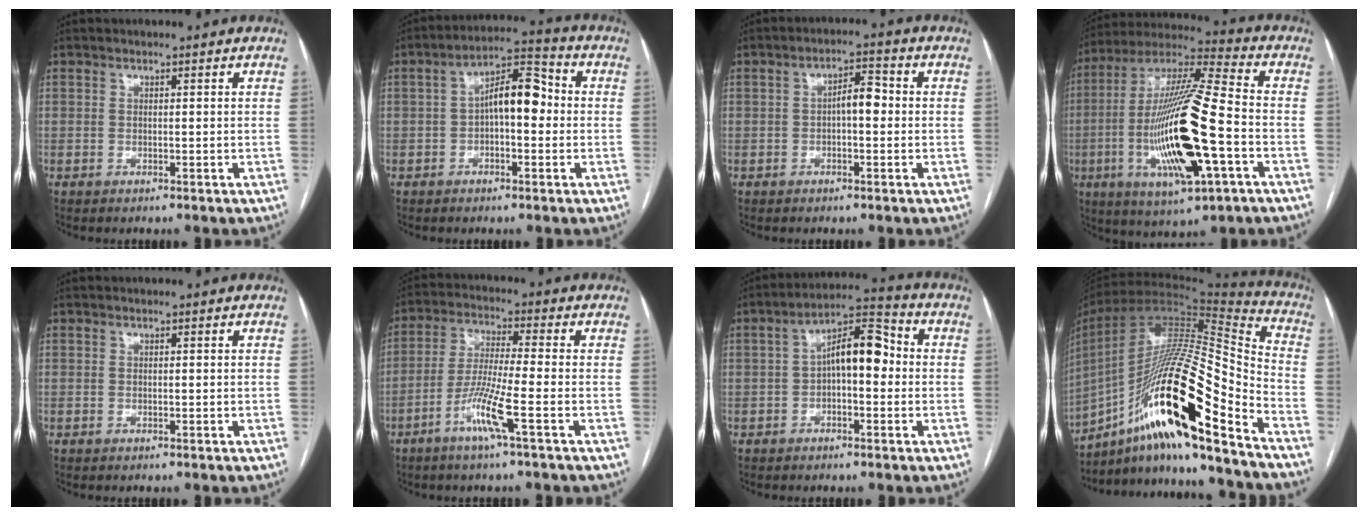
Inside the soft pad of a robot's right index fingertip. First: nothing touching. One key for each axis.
{"total": 8.6, "fx": -0.1, "fy": 3.3, "fz": 7.9, "tx": -0.135, "ty": 0.038, "tz": -0.005}
{"total": 4.1, "fx": -0.2, "fy": 1.5, "fz": 3.8, "tx": -0.058, "ty": 0.018, "tz": -0.005}
{"total": 21.9, "fx": -5.2, "fy": 3.0, "fz": 21.1, "tx": -0.436, "ty": -0.019, "tz": -0.091}
{"total": 0.0}
{"total": 8.5, "fx": -4.0, "fy": -0.6, "fz": 7.5, "tx": -0.152, "ty": -0.009, "tz": -0.083}
{"total": 9.2, "fx": 0.0, "fy": 3.5, "fz": 8.5, "tx": -0.143, "ty": 0.041, "tz": -0.004}
{"total": 27.1, "fx": -14.9, "fy": 3.2, "fz": 22.5, "tx": -0.406, "ty": -0.008, "tz": -0.261}